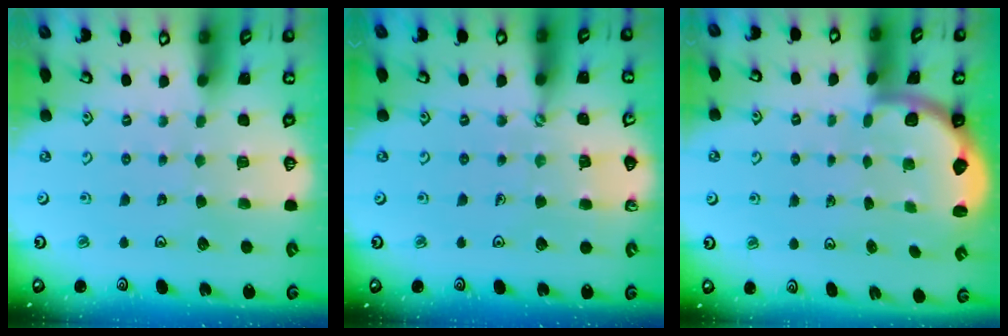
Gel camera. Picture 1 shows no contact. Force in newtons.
{"total": 2.7, "press": 2.7, "slide": 0.4}
{"total": 2.2, "press": 2.1, "slide": 0.7}